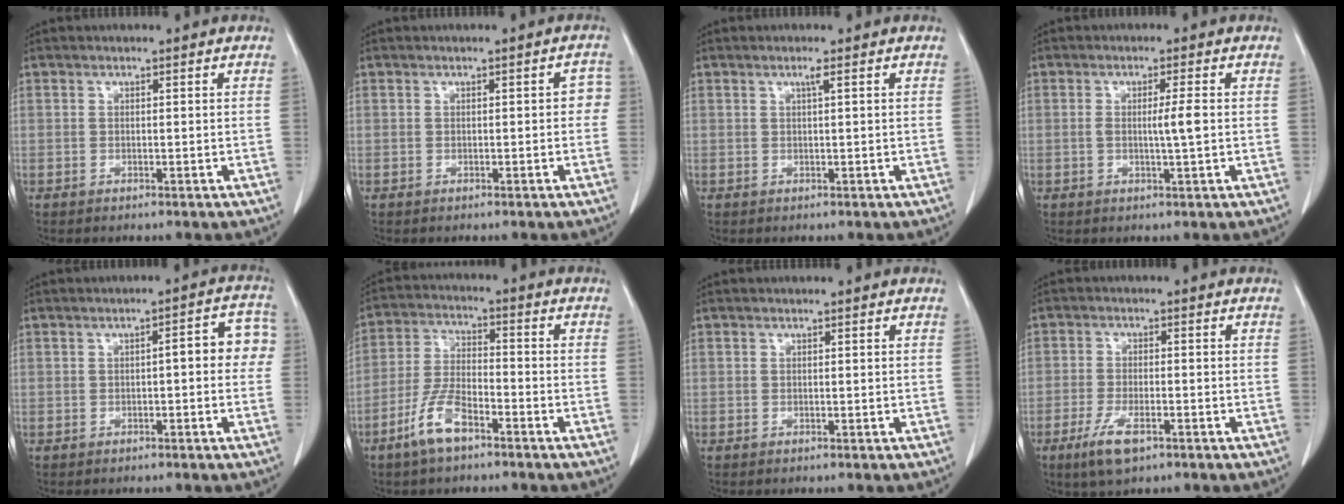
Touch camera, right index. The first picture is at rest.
{"total": 2.0, "force": [-0.1, 1.1, 1.6], "torque": [-0.004, 0.015, -0.004]}
{"total": 0.9, "force": [0.4, -0.1, 0.8], "torque": [-0.017, 0.001, 0.008]}
{"total": 3.1, "force": [-0.1, -0.3, 3.0], "torque": [-0.054, -0.003, -0.003]}
{"total": 6.2, "force": [0.2, 1.9, 5.9], "torque": [-0.063, 0.030, -0.003]}
{"total": 7.7, "force": [-4.9, 2.3, 5.5], "torque": [-0.123, -0.001, -0.097]}
{"total": 0.0}
{"total": 5.7, "force": [-3.3, 1.6, 4.4], "torque": [-0.091, -0.010, -0.056]}